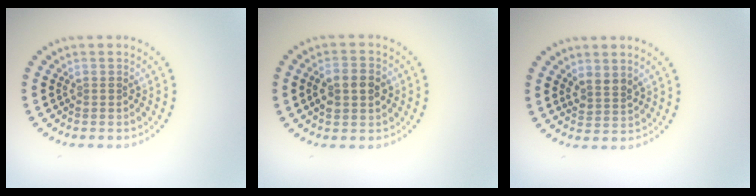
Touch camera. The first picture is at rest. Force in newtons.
{"total": 3.7, "press": 3.6, "slide": 0.3}
{"total": 2.0, "press": 1.5, "slide": 1.3}